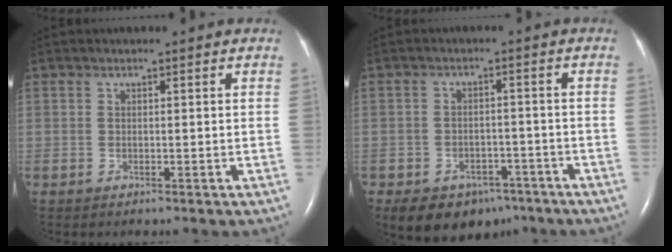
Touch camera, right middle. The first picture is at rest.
{"total": 9.9, "force": [-6.6, 6.6, 3.3], "torque": [-0.056, 0.008, -0.087]}